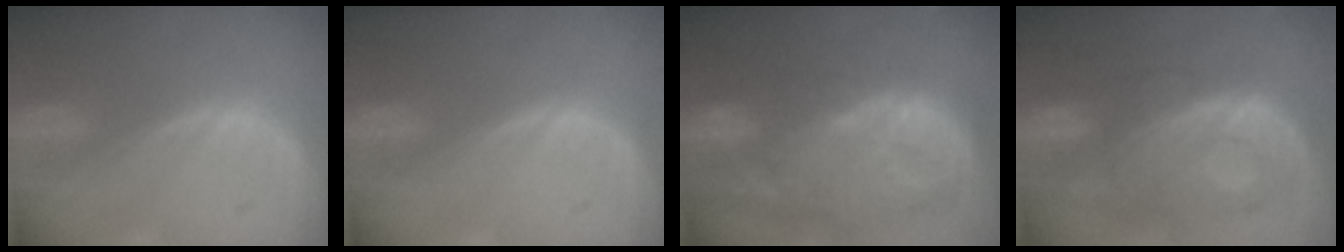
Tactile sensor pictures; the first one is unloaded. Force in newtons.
{"total": 0.0}
{"total": 14.2, "press": 12.4, "slide": 6.9}
{"total": 11.1, "press": 9.7, "slide": 5.5}